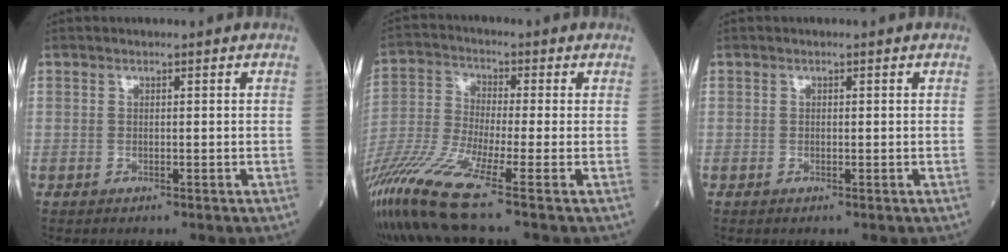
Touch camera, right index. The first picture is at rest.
{"total": 13.2, "force": [-8.9, -1.3, 9.6], "torque": [-0.202, -0.038, -0.172]}
{"total": 0.0}